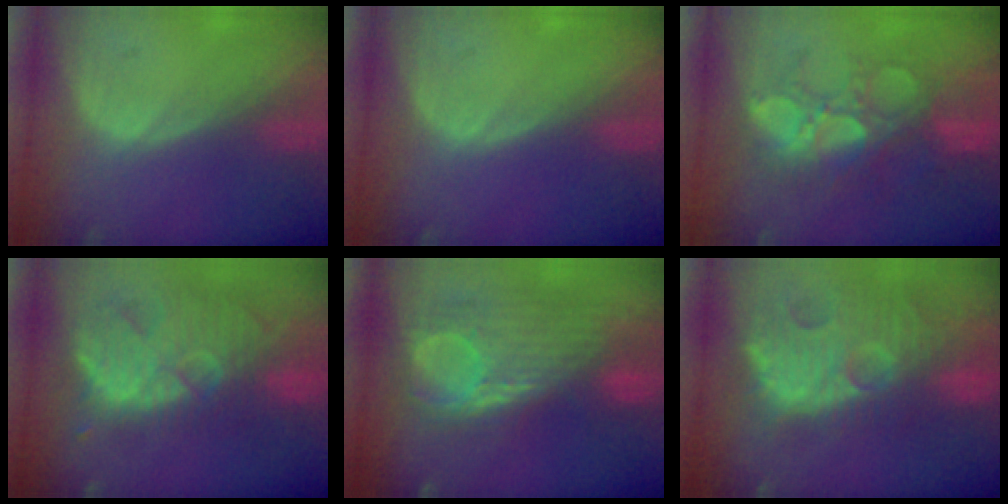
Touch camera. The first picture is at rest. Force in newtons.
{"total": 0.0}
{"total": 10.9, "press": 9.6, "slide": 5.2}
{"total": 13.1, "press": 11.4, "slide": 6.4}
{"total": 11.0, "press": 10.4, "slide": 3.5}
{"total": 14.3, "press": 12.5, "slide": 6.9}